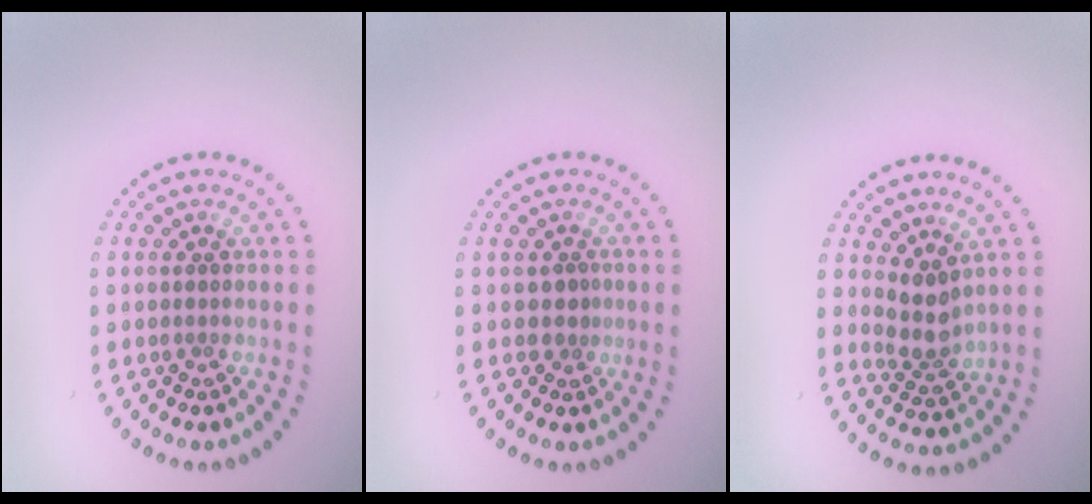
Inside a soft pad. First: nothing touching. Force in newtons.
{"total": 1.2, "press": 0.7, "slide": 1.0}
{"total": 2.5, "press": 2.0, "slide": 1.5}